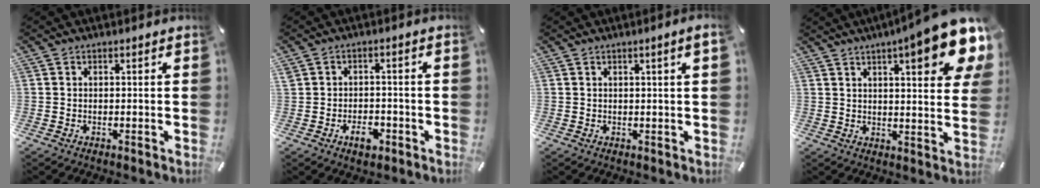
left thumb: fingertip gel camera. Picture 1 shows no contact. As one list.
[{"total": 4.7, "force": [-2.2, 3.0, 2.8], "torque": [-0.052, 0.010, -0.039]}, {"total": 2.4, "force": [0.8, 0.0, 2.3], "torque": [-0.042, -0.001, 0.013]}, {"total": 15.6, "force": [8.8, 3.1, 12.5], "torque": [-0.177, -0.046, 0.137]}]